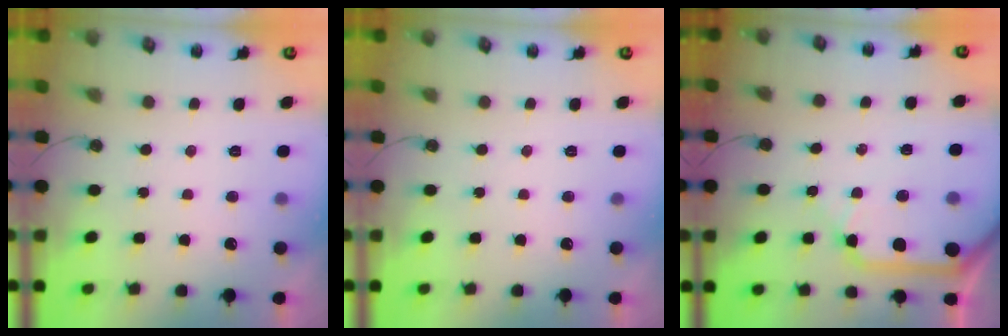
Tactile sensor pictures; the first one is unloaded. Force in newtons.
{"total": 0.0}
{"total": 12.5, "press": 12.3, "slide": 1.8}